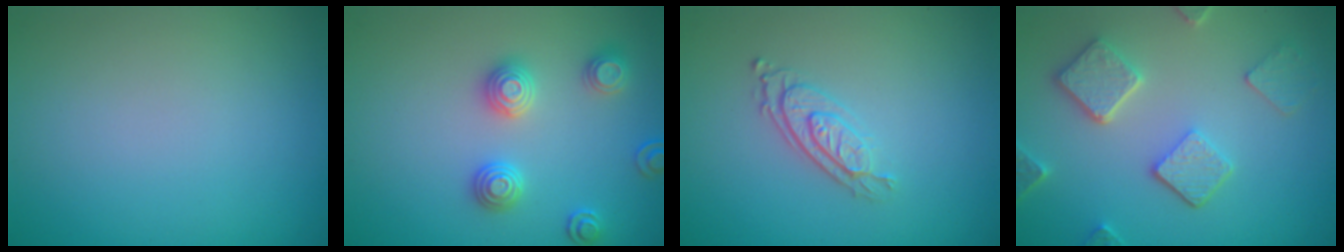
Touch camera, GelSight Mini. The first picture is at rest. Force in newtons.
{"total": 3.0, "press": 2.9, "slide": 0.6}
{"total": 2.8, "press": 2.0, "slide": 1.8}
{"total": 5.0, "press": 3.9, "slide": 3.2}